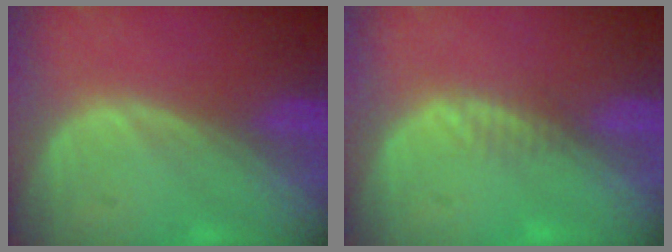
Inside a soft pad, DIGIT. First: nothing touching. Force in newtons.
{"total": 1.3, "press": 1.1, "slide": 0.7}